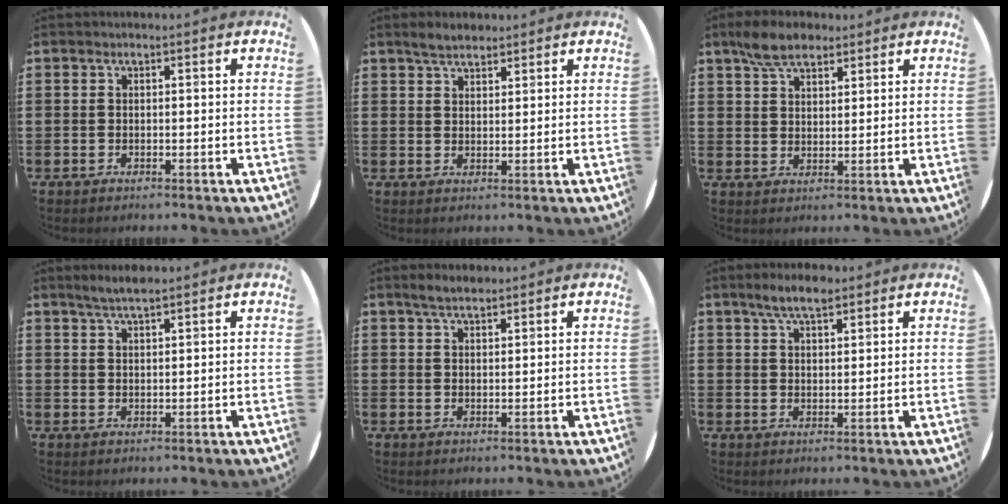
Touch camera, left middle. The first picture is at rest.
{"total": 3.1, "force": [2.7, 1.0, 1.0], "torque": [-0.015, 0.001, 0.050]}
{"total": 5.7, "force": [4.6, 2.7, 2.2], "torque": [-0.047, 0.001, 0.085]}
{"total": 2.7, "force": [2.4, 0.2, 1.2], "torque": [-0.026, 0.002, 0.044]}
{"total": 2.8, "force": [2.4, 0.7, 1.2], "torque": [-0.026, 0.008, 0.043]}
{"total": 4.6, "force": [3.7, 1.6, 2.3], "torque": [-0.043, -0.003, 0.065]}